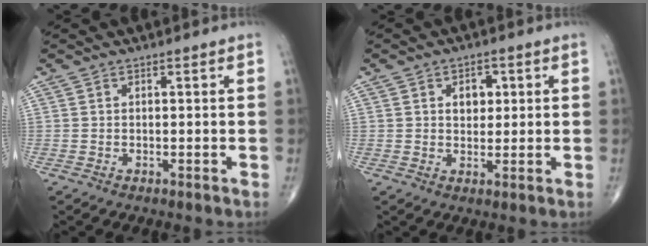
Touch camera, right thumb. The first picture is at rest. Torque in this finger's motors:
{"motor_torque": [0.17, 0.04, 0.55, 0.30, 0.04]}